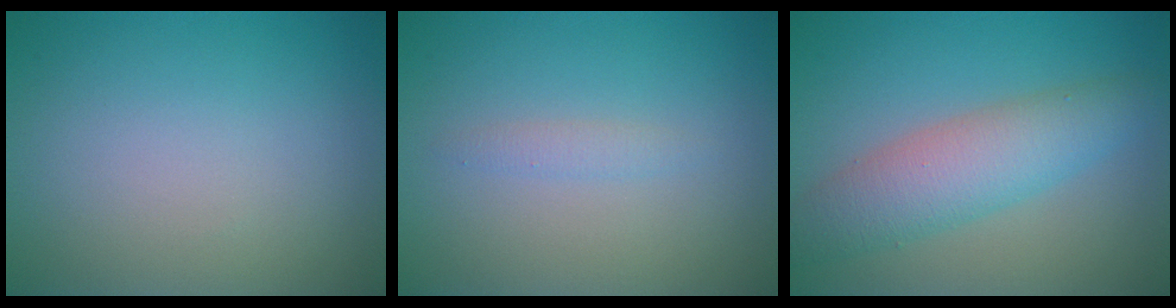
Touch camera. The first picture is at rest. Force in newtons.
{"total": 0.9, "press": 0.9, "slide": 0.2}
{"total": 5.3, "press": 5.3, "slide": 0.1}